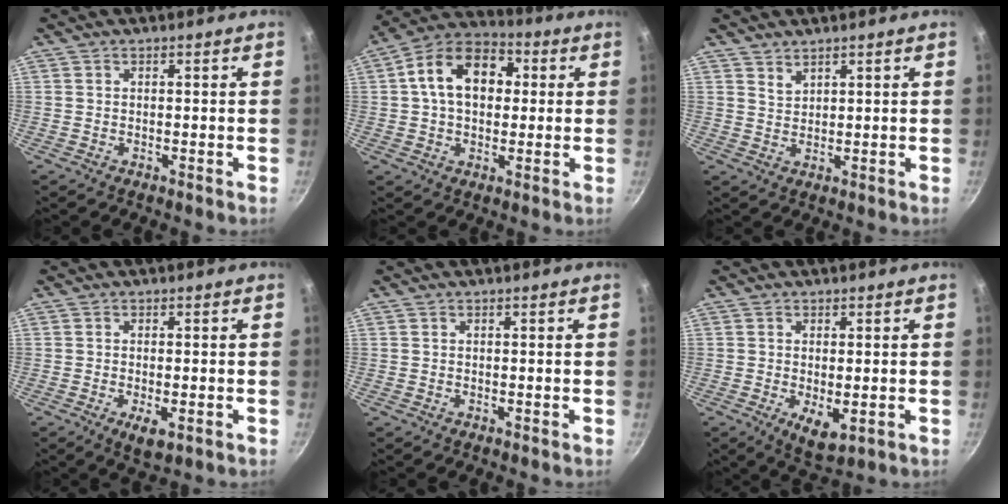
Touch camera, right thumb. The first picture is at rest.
{"total": 14.6, "force": [2.4, 10.1, 10.2], "torque": [-0.133, 0.026, 0.020]}
{"total": 2.1, "force": [1.8, 0.9, 0.6], "torque": [-0.008, -0.009, 0.036]}
{"total": 4.2, "force": [-1.4, 1.6, 3.6], "torque": [-0.060, -0.006, -0.019]}
{"total": 0.0}
{"total": 5.7, "force": [-1.1, 2.6, 5.0], "torque": [-0.076, -0.015, -0.006]}